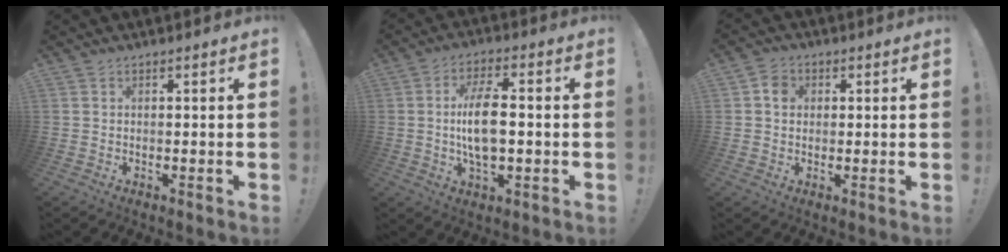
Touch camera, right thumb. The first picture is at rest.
{"total": 11.1, "force": [-0.4, 4.9, 10.0], "torque": [-0.190, -0.002, -0.013]}
{"total": 4.4, "force": [0.5, 3.8, 2.3], "torque": [-0.031, 0.009, 0.009]}